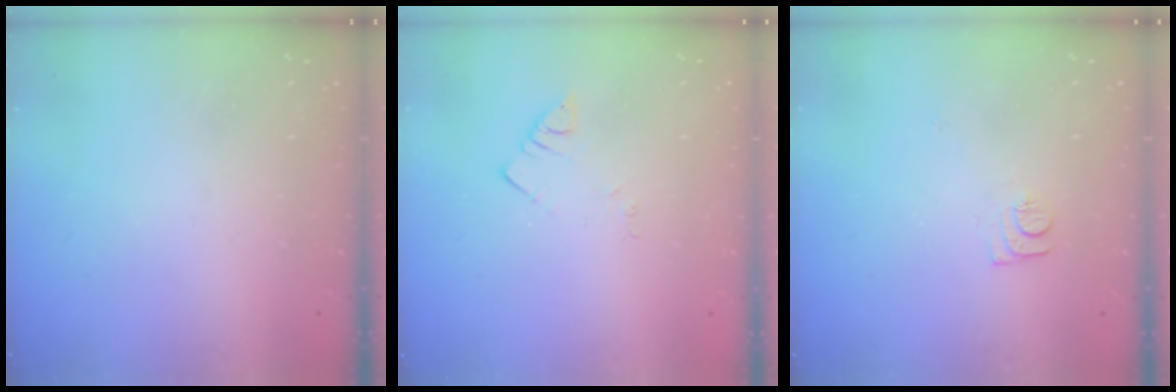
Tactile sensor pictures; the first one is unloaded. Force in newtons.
{"total": 1.7, "press": 1.6, "slide": 0.3}
{"total": 7.5, "press": 7.4, "slide": 0.8}